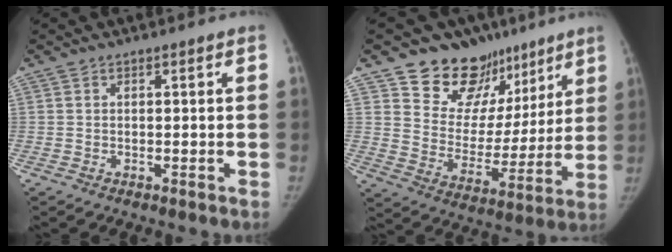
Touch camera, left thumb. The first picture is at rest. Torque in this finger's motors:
{"motor_torque": [0.03, 0.14, 0.36, -0.16, 0.00]}